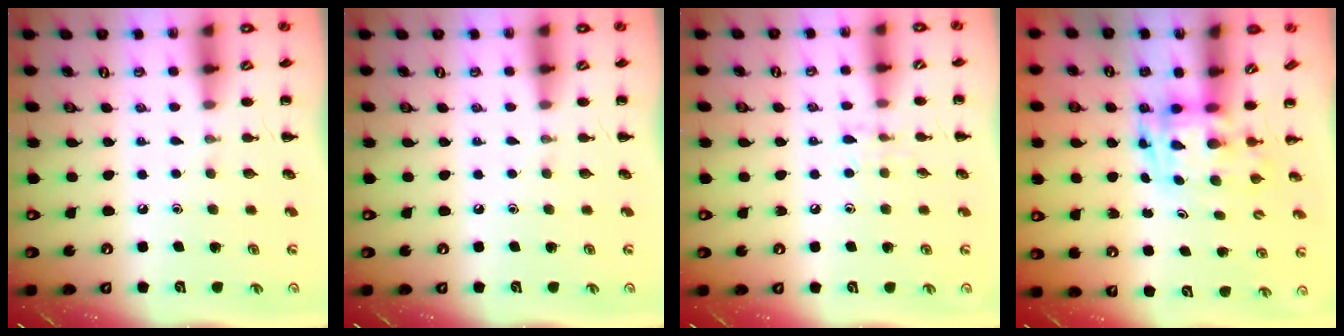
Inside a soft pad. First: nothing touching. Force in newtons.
{"total": 0.0}
{"total": 5.5, "press": 5.2, "slide": 1.5}
{"total": 3.5, "press": 3.4, "slide": 0.7}